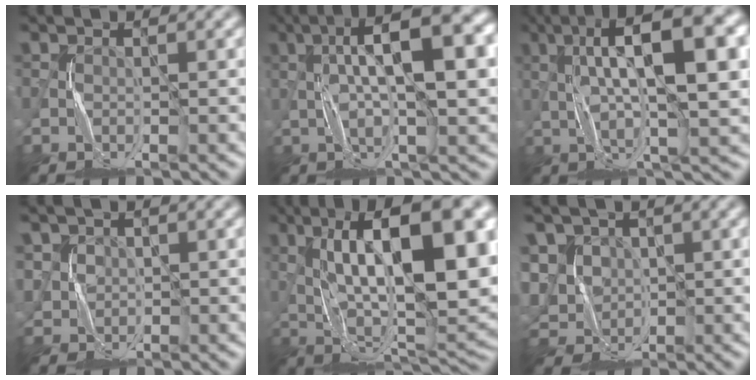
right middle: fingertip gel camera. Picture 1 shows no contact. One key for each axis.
{"total": 11.1, "fx": 2.0, "fy": 2.7, "fz": 10.6, "tx": -0.159, "ty": 0.015, "tz": 0.028}
{"total": 12.1, "fx": 2.8, "fy": 2.9, "fz": 11.4, "tx": -0.182, "ty": 0.014, "tz": 0.045}
{"total": 2.6, "fx": 1.5, "fy": 2.0, "fz": -0.5, "tx": -0.001, "ty": -0.002, "tz": 0.042}
{"total": 15.3, "fx": 4.0, "fy": 4.8, "fz": 13.9, "tx": -0.214, "ty": 0.012, "tz": 0.066}
{"total": 5.4, "fx": 2.0, "fy": 4.7, "fz": 1.6, "tx": -0.053, "ty": 0.018, "tz": 0.035}